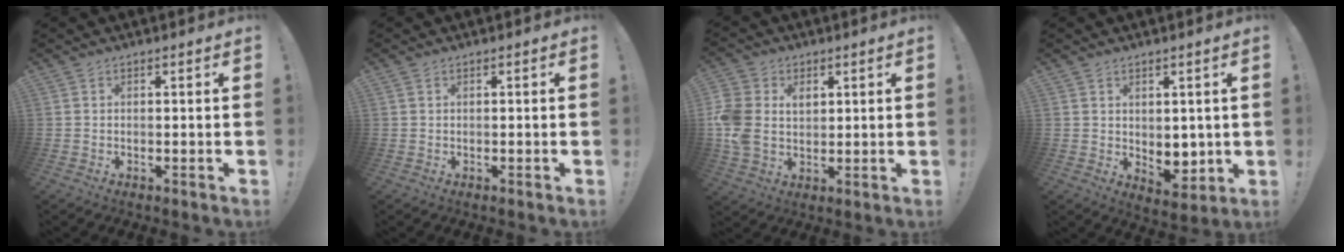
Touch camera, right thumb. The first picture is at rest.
{"total": 0.0}
{"total": 10.4, "force": [1.9, 8.5, 5.5], "torque": [-0.117, -0.009, 0.037]}
{"total": 6.6, "force": [0.3, 5.1, 4.3], "torque": [-0.033, -0.006, 0.012]}